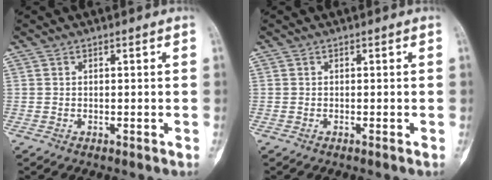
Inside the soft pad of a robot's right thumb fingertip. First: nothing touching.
{"total": 0.0}